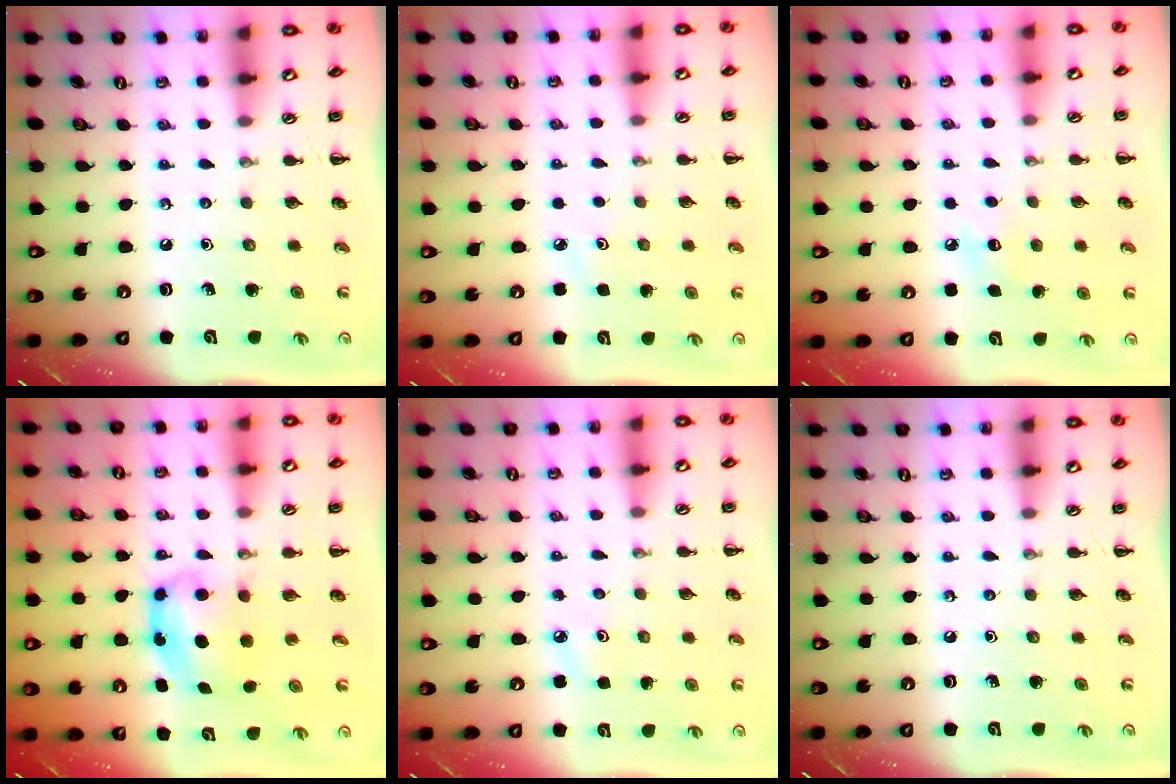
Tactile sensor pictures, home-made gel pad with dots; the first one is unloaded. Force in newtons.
{"total": 4.0, "press": 3.8, "slide": 1.2}
{"total": 6.3, "press": 6.1, "slide": 1.5}
{"total": 6.1, "press": 6.1, "slide": 0.9}
{"total": 5.2, "press": 5.0, "slide": 1.5}
{"total": 0.0}